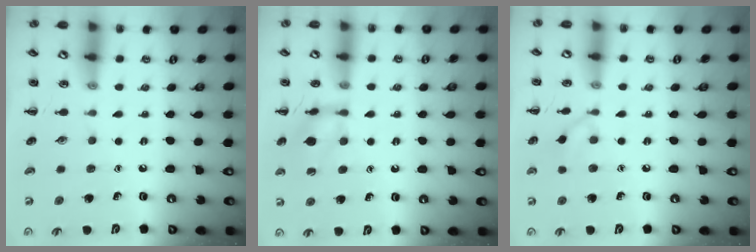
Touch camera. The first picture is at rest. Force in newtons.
{"total": 11.9, "press": 11.9, "slide": 0.9}
{"total": 6.0, "press": 5.8, "slide": 1.5}